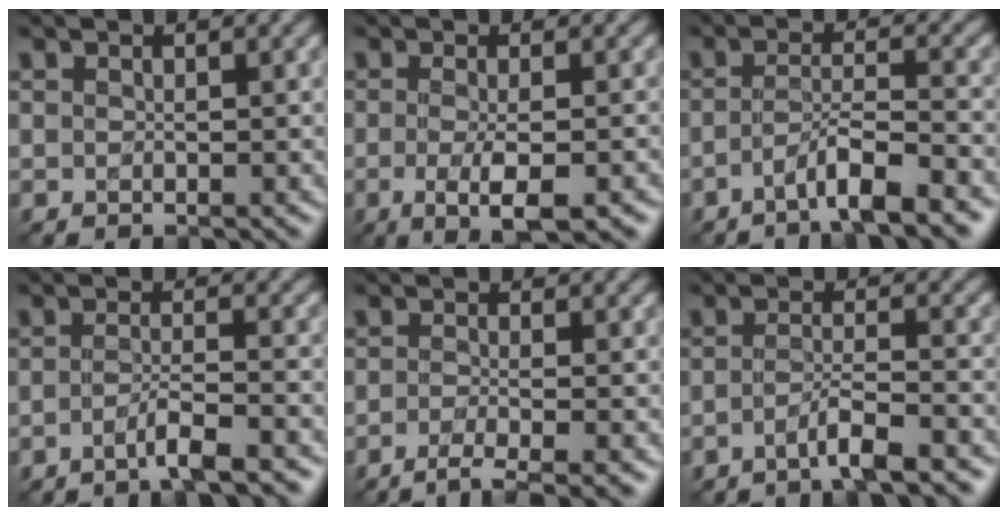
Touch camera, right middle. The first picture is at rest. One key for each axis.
{"total": 4.6, "fx": -1.4, "fy": 1.1, "fz": 4.3, "tx": -0.073, "ty": -0.009, "tz": -0.023}
{"total": 4.9, "fx": -2.8, "fy": 0.6, "fz": 4.0, "tx": -0.064, "ty": 0.006, "tz": -0.053}
{"total": 3.3, "fx": -2.1, "fy": 0.4, "fz": 2.5, "tx": -0.038, "ty": 0.005, "tz": -0.045}
{"total": 3.5, "fx": -2.0, "fy": 0.6, "fz": 2.7, "tx": -0.042, "ty": -0.008, "tz": -0.045}
{"total": 3.5, "fx": -2.2, "fy": 0.4, "fz": 2.8, "tx": -0.044, "ty": 0.005, "tz": -0.047}